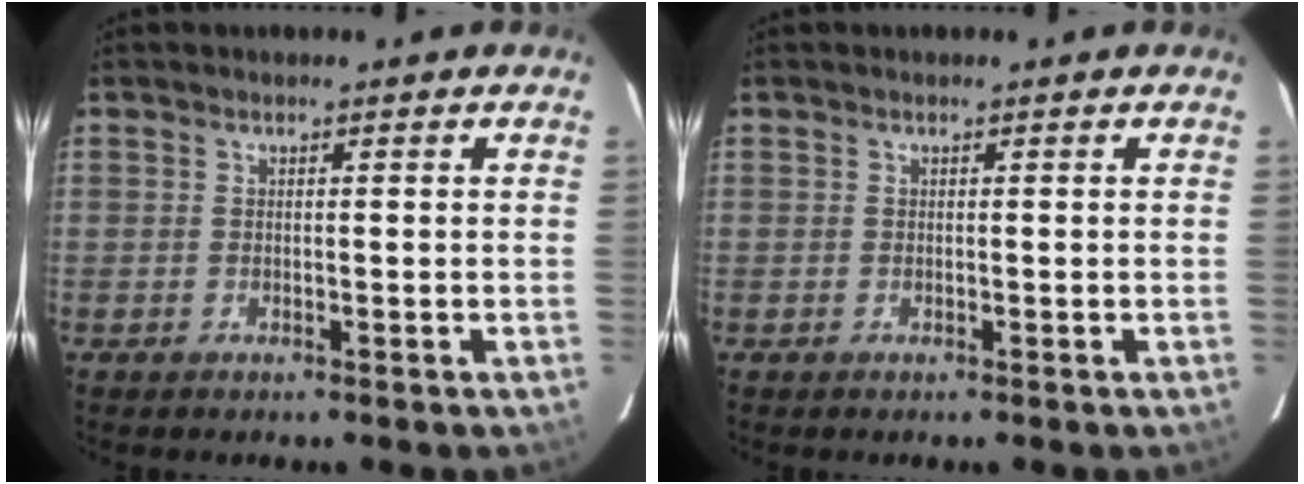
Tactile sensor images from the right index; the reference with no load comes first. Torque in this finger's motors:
{"motor_torque": [0.11, 0.04, -0.02, 0.01]}